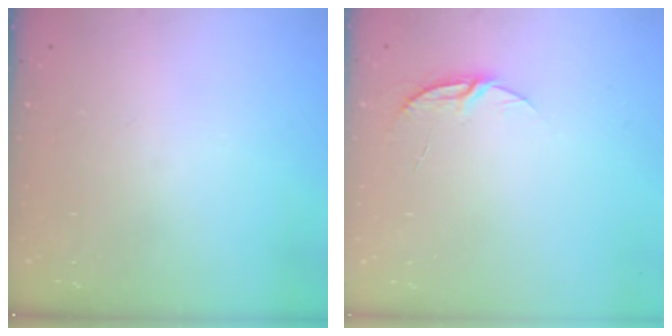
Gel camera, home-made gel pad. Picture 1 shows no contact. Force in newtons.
{"total": 5.6, "press": 5.5, "slide": 0.6}